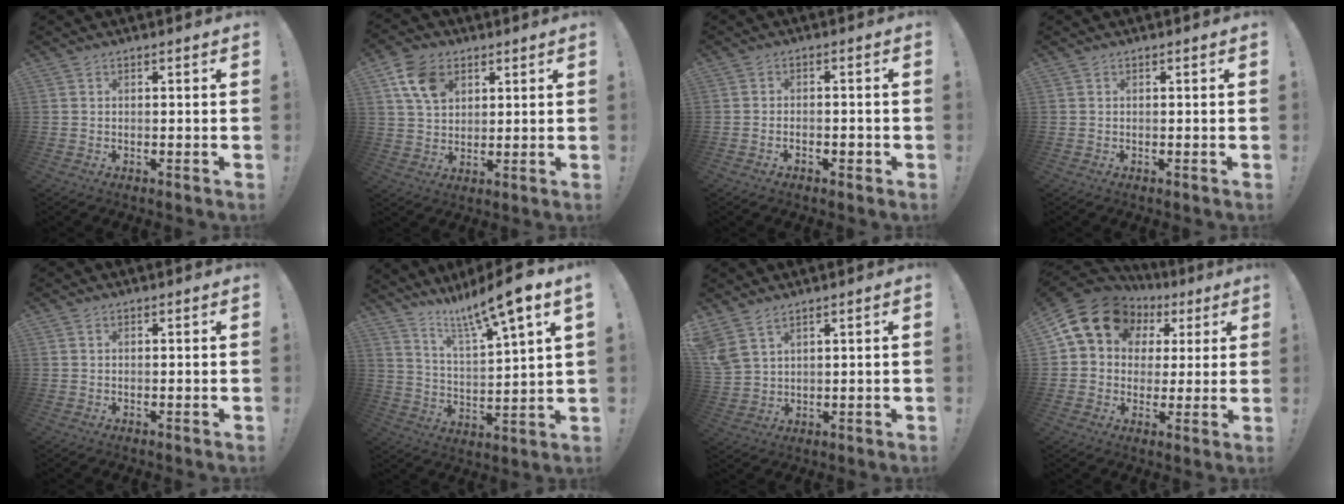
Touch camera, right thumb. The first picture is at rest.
{"total": 10.6, "force": [4.8, 7.5, 5.8], "torque": [-0.096, -0.005, 0.095]}
{"total": 2.3, "force": [-1.3, 1.1, 1.5], "torque": [-0.016, -0.001, -0.023]}
{"total": 0.0}
{"total": 0.0}
{"total": 12.9, "force": [10.3, 0.3, 7.9], "torque": [-0.145, -0.072, 0.163]}
{"total": 5.7, "force": [4.2, 2.4, 3.0], "torque": [-0.078, -0.013, 0.084]}
{"total": 15.1, "force": [6.5, 11.5, 7.3], "torque": [-0.107, -0.027, 0.127]}